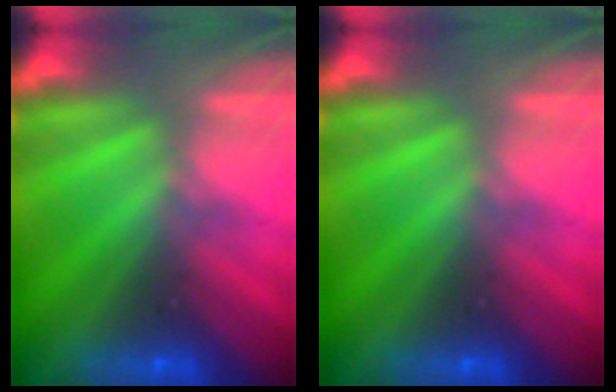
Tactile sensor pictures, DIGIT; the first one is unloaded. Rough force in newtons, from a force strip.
{"total": 0.0}